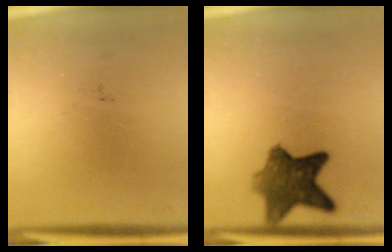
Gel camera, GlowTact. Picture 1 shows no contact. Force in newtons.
{"total": 8.3}